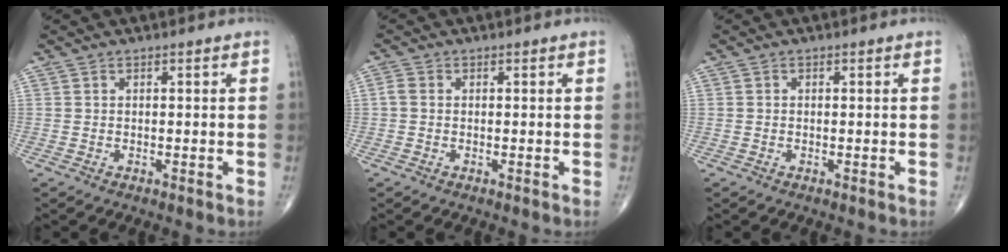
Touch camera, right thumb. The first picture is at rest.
{"total": 1.5, "force": [-0.1, 1.2, 1.0], "torque": [-0.021, 0.002, -0.004]}
{"total": 0.0}